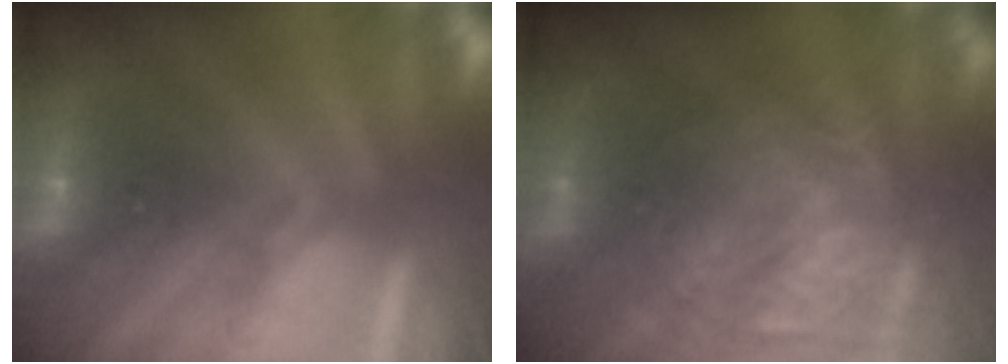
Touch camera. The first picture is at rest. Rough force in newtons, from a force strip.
{"total": 10.5}